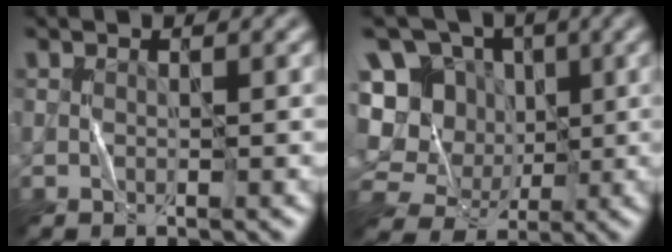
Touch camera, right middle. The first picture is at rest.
{"total": 12.8, "force": [-0.2, 11.8, 5.1], "torque": [-0.138, 0.021, -0.020]}